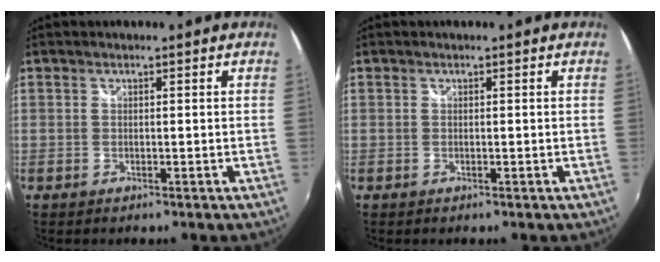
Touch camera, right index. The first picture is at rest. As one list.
[{"total": 0.0}]